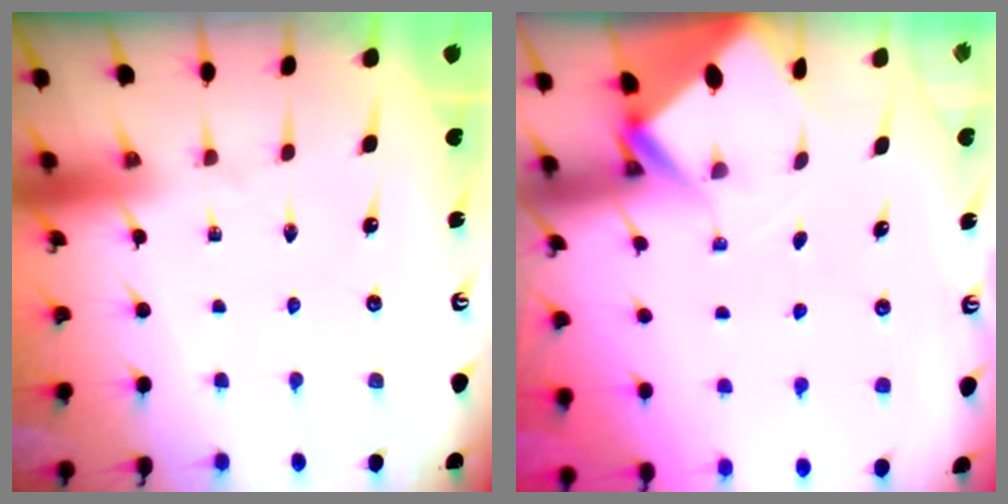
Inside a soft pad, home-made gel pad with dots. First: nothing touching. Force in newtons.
{"total": 2.6, "press": 2.6, "slide": 0.1}